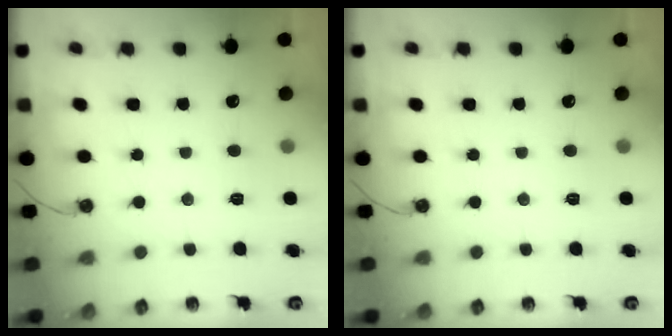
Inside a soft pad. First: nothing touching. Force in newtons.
{"total": 0.0}